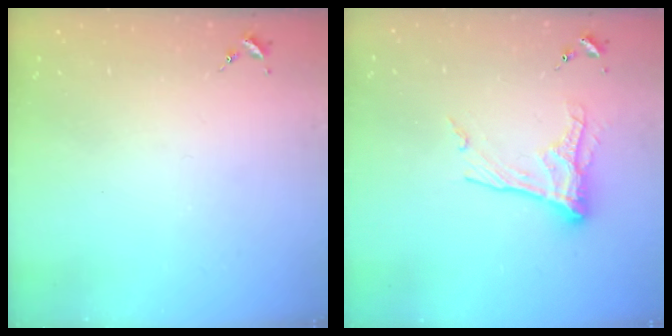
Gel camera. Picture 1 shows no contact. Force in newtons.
{"total": 12.6, "press": 12.5, "slide": 0.8}